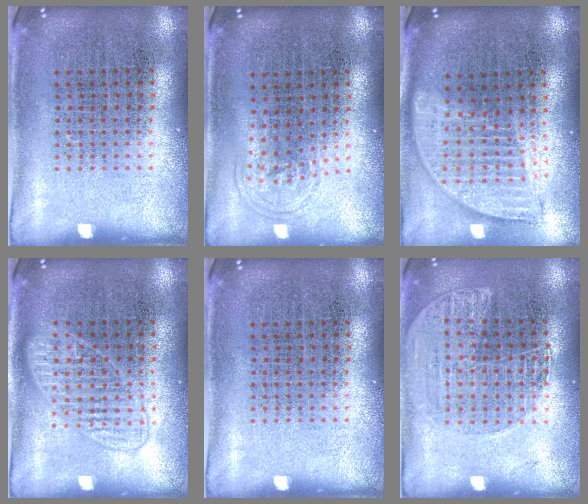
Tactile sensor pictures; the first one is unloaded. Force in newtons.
{"total": 0.8, "press": 0.6, "slide": 0.6}
{"total": 1.8, "press": 1.5, "slide": 1.0}
{"total": 1.2, "press": 1.2, "slide": 0.2}
{"total": 0.0}
{"total": 1.3, "press": 1.3, "slide": 0.1}